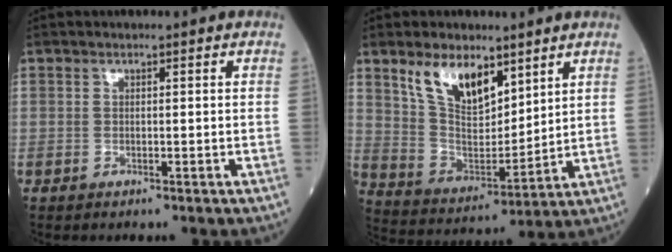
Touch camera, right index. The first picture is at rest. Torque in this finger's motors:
{"motor_torque": [0.85, 0.48, 0.41, 0.09]}